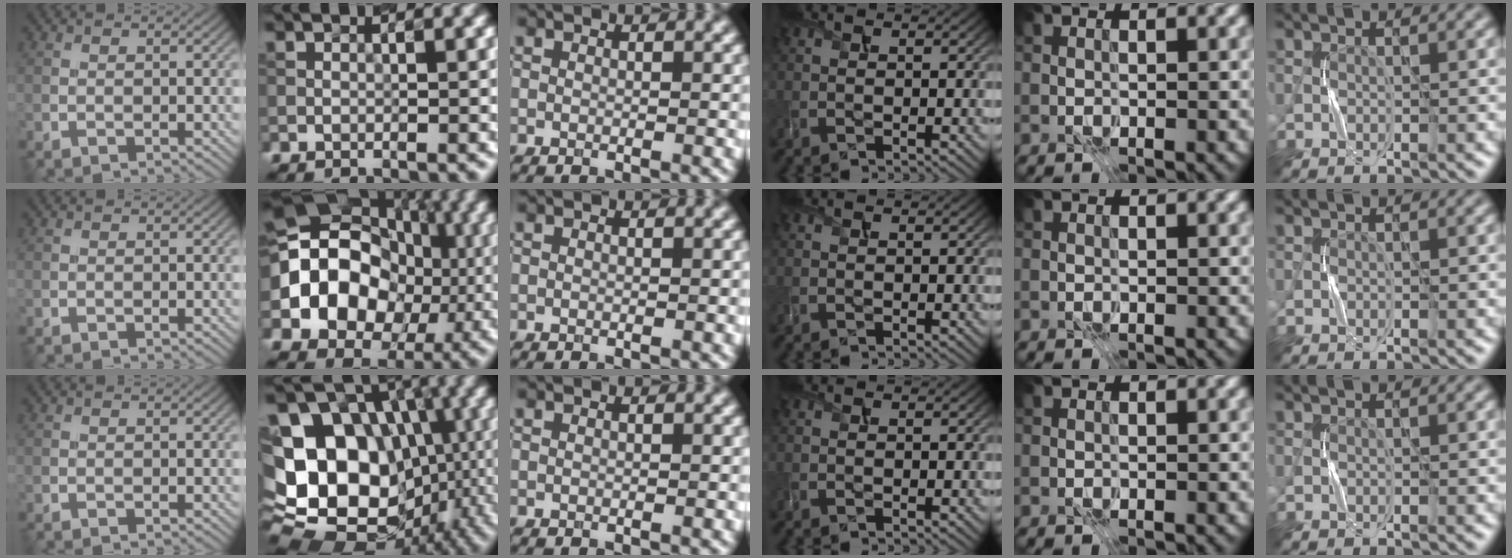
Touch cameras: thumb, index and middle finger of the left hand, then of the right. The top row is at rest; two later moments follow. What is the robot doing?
{"motion": "press", "object": "joystick"}